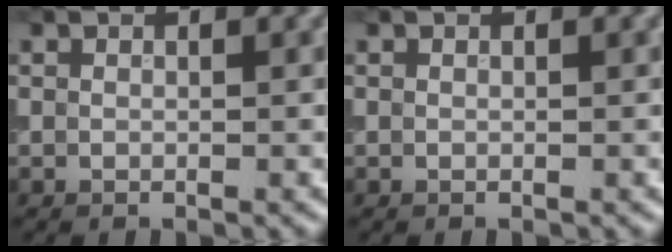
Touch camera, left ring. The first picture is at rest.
{"total": 0.0}